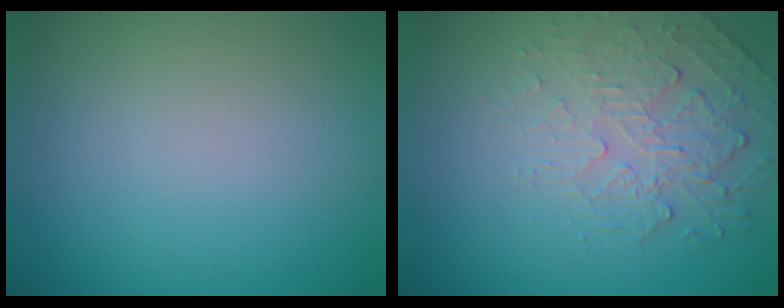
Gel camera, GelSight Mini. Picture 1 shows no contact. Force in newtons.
{"total": 2.4, "press": 1.7, "slide": 1.7}